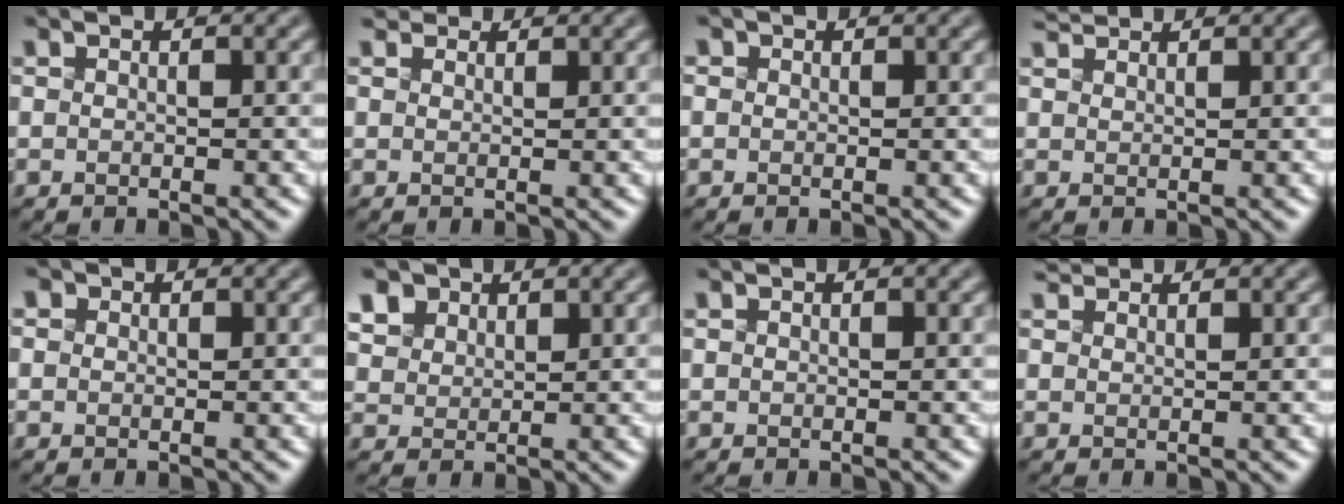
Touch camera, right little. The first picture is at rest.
{"total": 1.5, "force": [1.3, 0.7, 0.3], "torque": [-0.021, -0.001, 0.031]}
{"total": 1.2, "force": [0.6, 0.9, 0.5], "torque": [-0.011, 0.012, 0.002]}
{"total": 1.2, "force": [1.2, 0.0, 0.0], "torque": [-0.010, 0.010, 0.032]}
{"total": 2.5, "force": [1.4, 1.8, 1.2], "torque": [-0.024, 0.019, 0.003]}
{"total": 8.2, "force": [4.7, 5.6, 3.7], "torque": [-0.102, 0.027, 0.076]}
{"total": 0.0}
{"total": 1.2, "force": [1.1, 0.3, 0.1], "torque": [-0.011, 0.001, 0.027]}